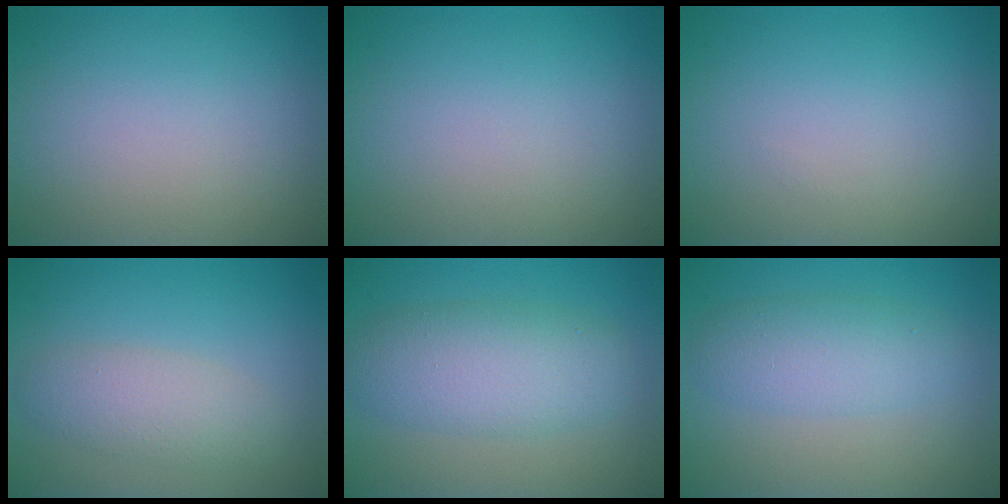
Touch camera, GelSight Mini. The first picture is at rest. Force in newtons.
{"total": 0.0}
{"total": 0.0}
{"total": 3.0, "press": 3.0, "slide": 0.2}
{"total": 5.5, "press": 5.5, "slide": 0.2}
{"total": 3.7, "press": 3.7, "slide": 0.1}